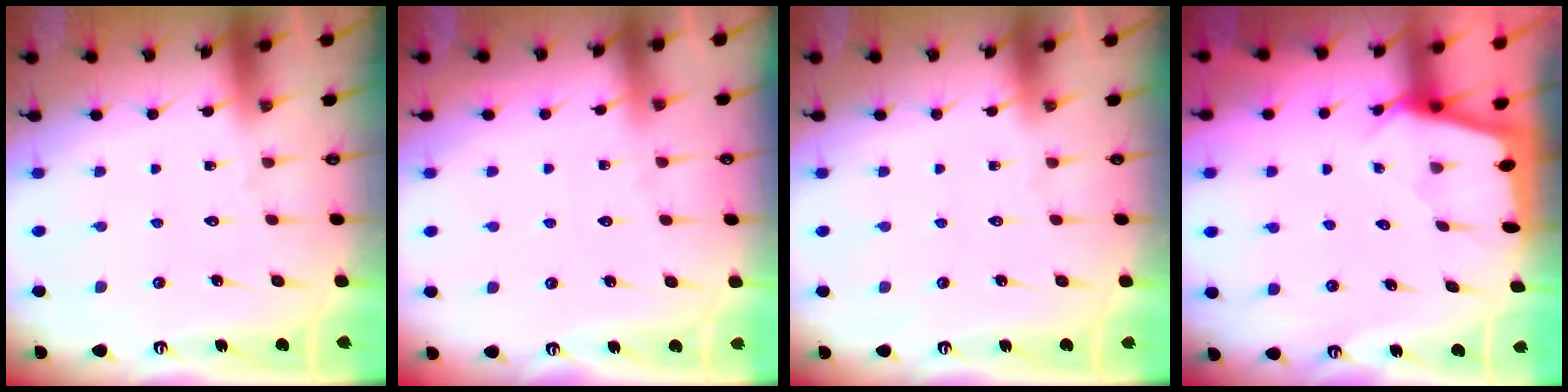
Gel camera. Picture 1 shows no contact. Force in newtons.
{"total": 1.6, "press": 1.6, "slide": 0.3}
{"total": 0.0}
{"total": 2.0, "press": 2.0, "slide": 0.3}